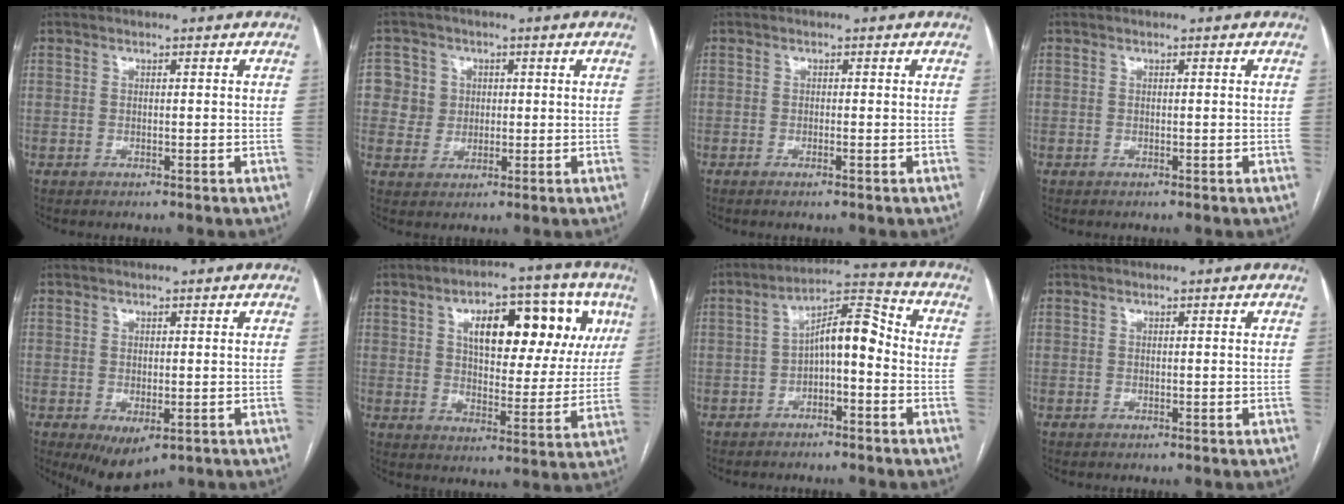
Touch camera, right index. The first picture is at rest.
{"total": 5.2, "force": [1.0, 5.1, 0.5], "torque": [0.001, 0.018, 0.023]}
{"total": 0.9, "force": [-0.4, -0.1, 0.8], "torque": [-0.015, -0.001, -0.005]}
{"total": 0.0}
{"total": 5.5, "force": [-2.4, 2.9, 4.0], "torque": [-0.057, -0.014, -0.024]}
{"total": 17.5, "force": [6.6, 7.8, 14.2], "torque": [-0.186, 0.034, 0.095]}
{"total": 7.9, "force": [-1.4, 2.7, 7.3], "torque": [-0.123, 0.037, -0.025]}
{"total": 0.0}